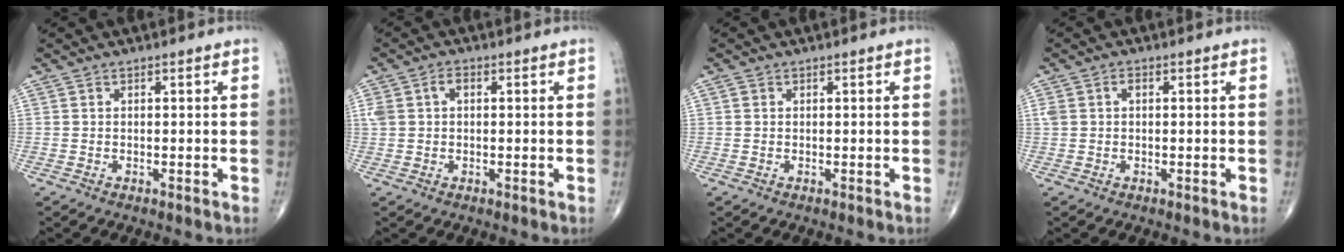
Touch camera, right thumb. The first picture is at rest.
{"total": 4.0, "force": [0.8, 2.8, 2.8], "torque": [-0.065, 0.021, 0.019]}
{"total": 0.5, "force": [0.1, 0.5, 0.2], "torque": [-0.001, 0.001, 0.002]}
{"total": 1.5, "force": [0.3, 1.0, 1.1], "torque": [-0.027, 0.013, 0.011]}